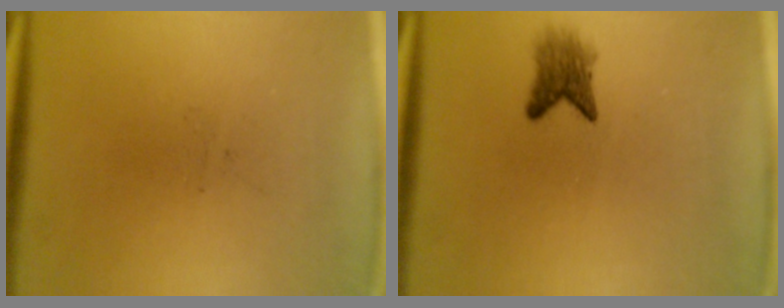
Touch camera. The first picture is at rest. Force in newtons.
{"total": 2.9}